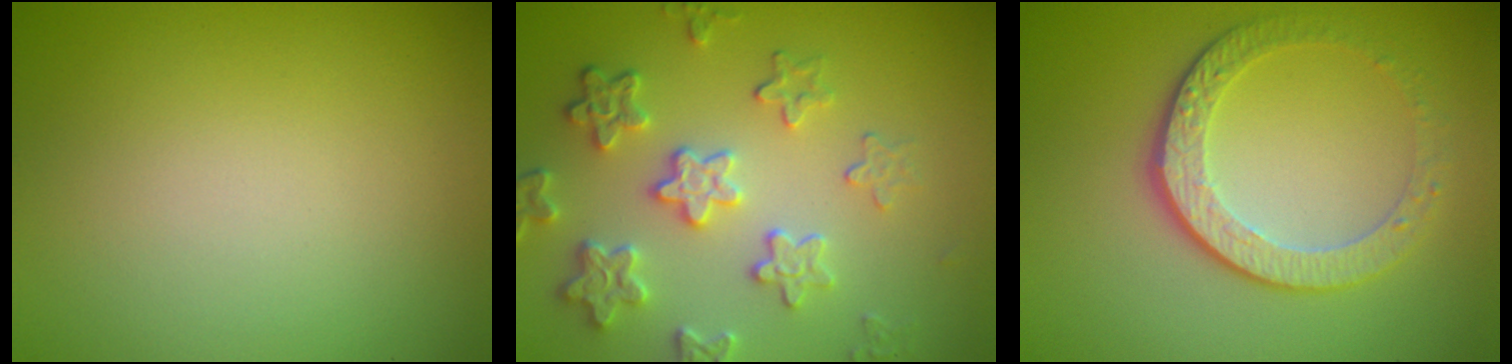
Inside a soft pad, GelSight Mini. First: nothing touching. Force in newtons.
{"total": 4.8, "press": 4.1, "slide": 2.6}
{"total": 4.4, "press": 3.2, "slide": 2.9}